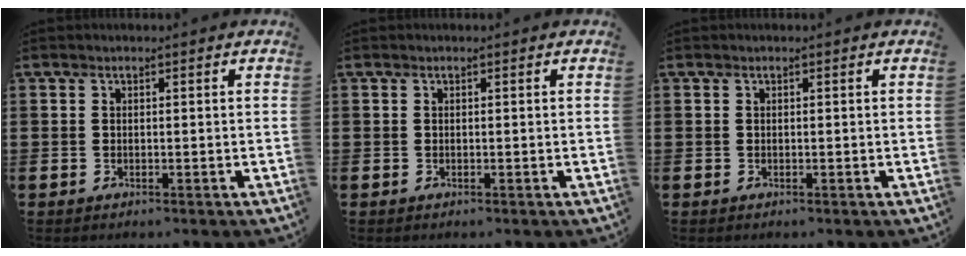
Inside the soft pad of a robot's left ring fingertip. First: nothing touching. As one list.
[{"total": 0.0}, {"total": 0.0}]